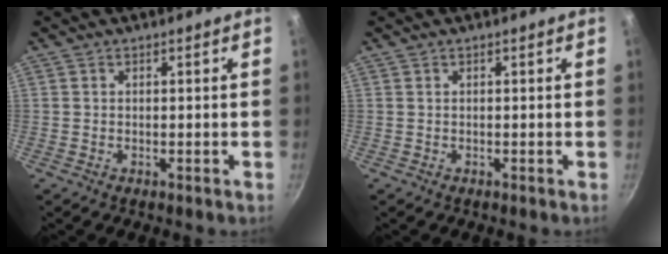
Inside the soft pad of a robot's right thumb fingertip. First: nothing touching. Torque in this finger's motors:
{"motor_torque": [0.00, 0.00, 0.00, 0.00, 0.00]}